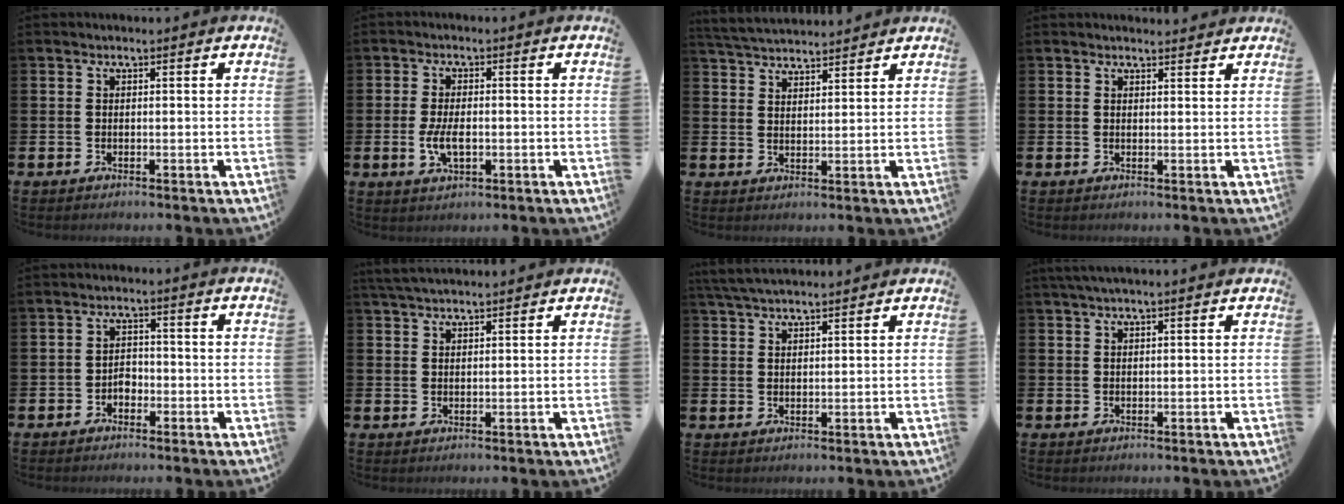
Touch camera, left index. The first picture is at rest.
{"total": 4.0, "force": [-0.6, 2.0, 3.4], "torque": [-0.055, -0.005, -0.014]}
{"total": 4.2, "force": [4.2, 0.6, 0.2], "torque": [-0.023, -0.019, 0.077]}
{"total": 1.5, "force": [1.4, 0.2, 0.0], "torque": [0.007, -0.005, 0.024]}
{"total": 2.0, "force": [-1.3, 1.4, 0.7], "torque": [-0.011, 0.004, -0.030]}
{"total": 3.2, "force": [3.0, 0.6, 1.0], "torque": [-0.025, -0.006, 0.056]}
{"total": 4.0, "force": [3.7, 0.7, 1.3], "torque": [-0.032, -0.009, 0.070]}
{"total": 1.8, "force": [1.4, 0.0, 1.0], "torque": [-0.019, 0.002, 0.025]}